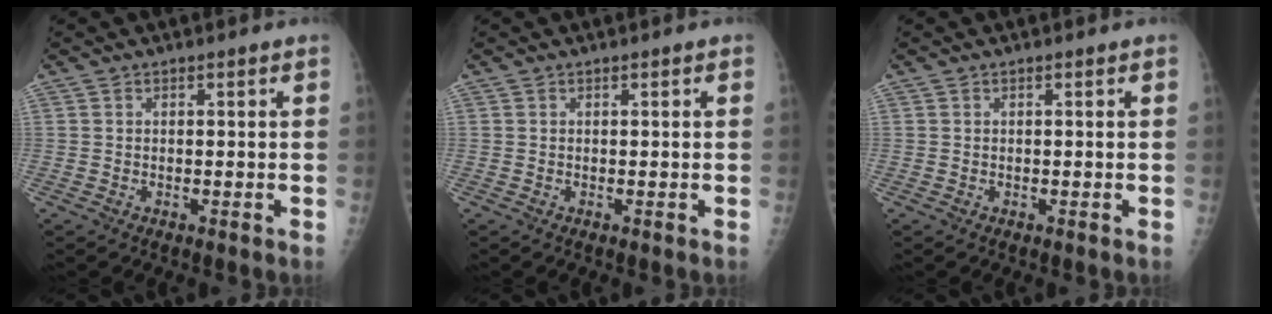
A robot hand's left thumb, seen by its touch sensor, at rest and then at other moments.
{"total": 0.0}
{"total": 0.0}